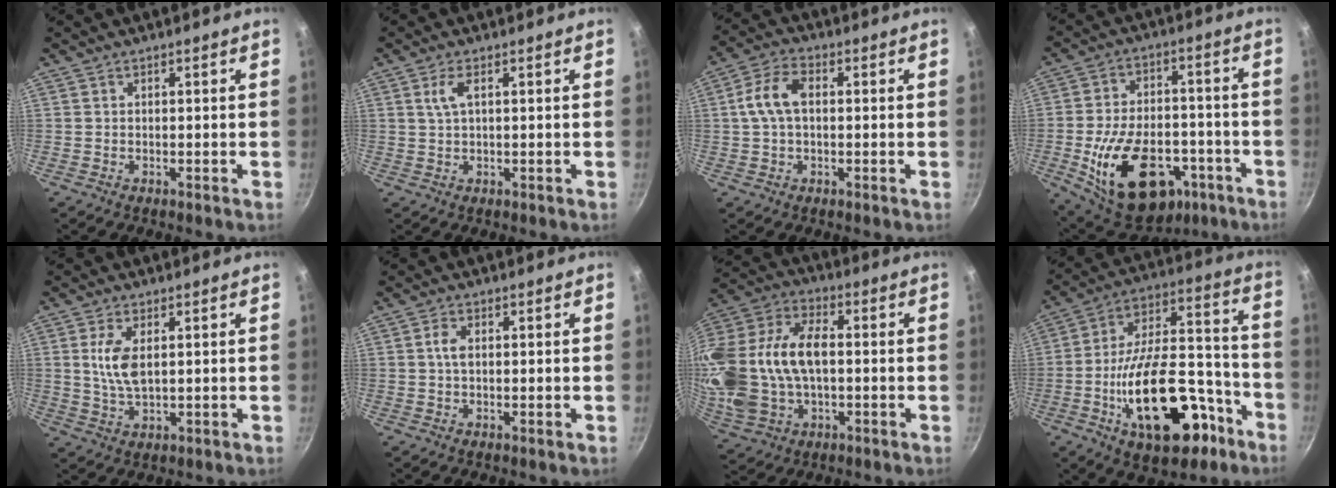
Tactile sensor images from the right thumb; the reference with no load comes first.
{"total": 2.8, "force": [0.9, 1.0, 2.5], "torque": [-0.061, 0.006, 0.023]}
{"total": 7.5, "force": [0.7, 4.5, 6.0], "torque": [-0.122, 0.023, 0.009]}
{"total": 22.0, "force": [-8.4, 13.0, 15.6], "torque": [-0.260, 0.025, -0.111]}
{"total": 6.5, "force": [1.3, 3.1, 5.6], "torque": [-0.116, -0.006, 0.029]}
{"total": 2.5, "force": [0.4, 1.2, 2.1], "torque": [-0.045, 0.000, 0.003]}
{"total": 26.9, "force": [0.1, 16.8, 21.0], "torque": [-0.494, 0.024, 0.013]}
{"total": 24.5, "force": [-10.4, 11.3, 19.0], "torque": [-0.325, 0.070, -0.157]}